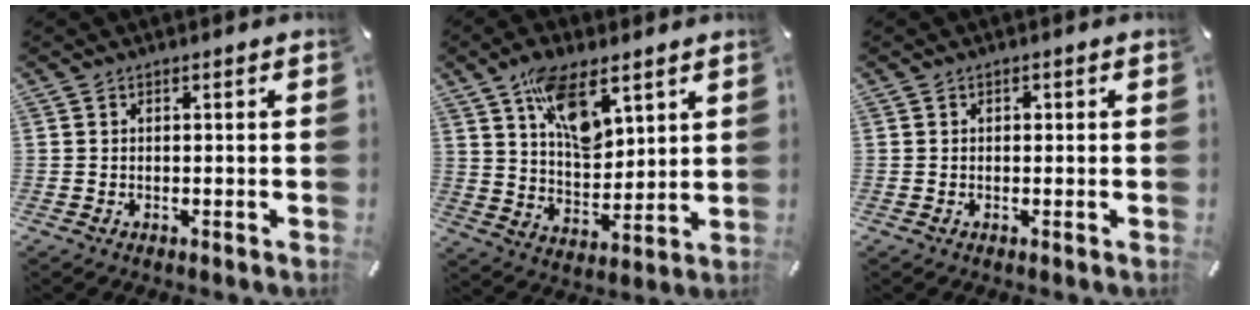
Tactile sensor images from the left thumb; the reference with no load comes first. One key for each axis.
{"total": 13.2, "fx": 7.7, "fy": 6.9, "fz": 8.2, "tx": -0.142, "ty": -0.028, "tz": 0.141}
{"total": 0.6, "fx": 0.0, "fy": 0.5, "fz": 0.3, "tx": -0.006, "ty": 0.002, "tz": -0.001}